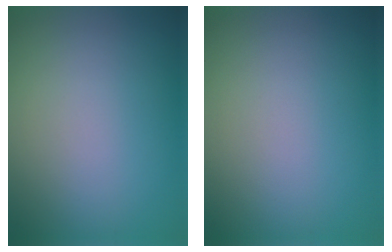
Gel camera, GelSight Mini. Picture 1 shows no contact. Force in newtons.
{"total": 0.0}